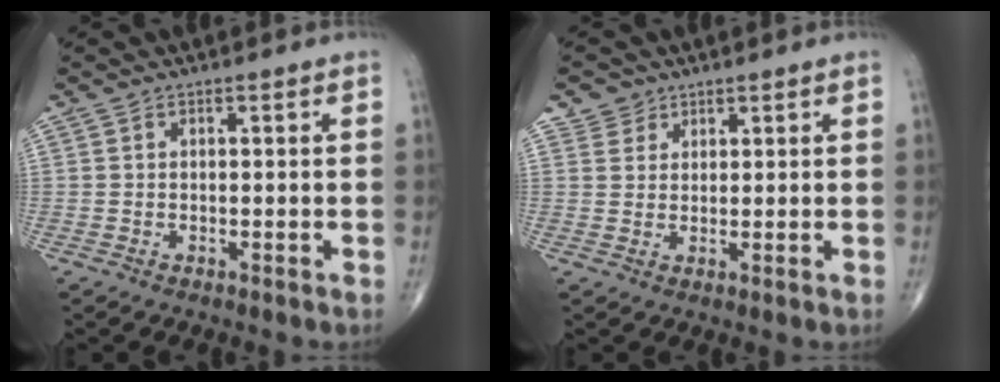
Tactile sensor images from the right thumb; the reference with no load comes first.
{"total": 2.9, "force": [1.9, 2.2, -0.2], "torque": [0.022, -0.007, 0.028]}